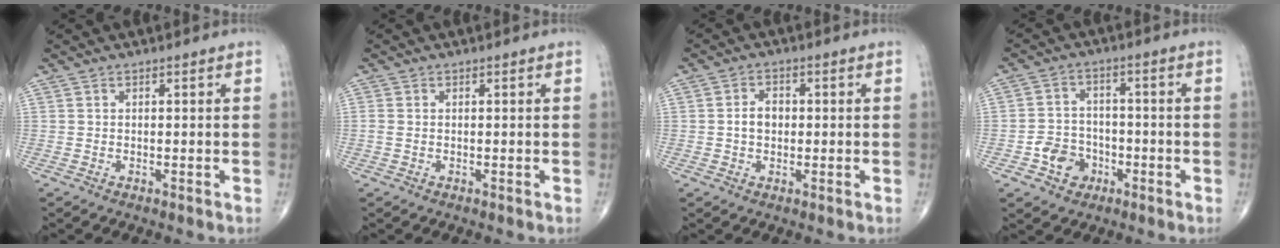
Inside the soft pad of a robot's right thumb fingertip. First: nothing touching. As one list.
[{"total": 1.0, "force": [-0.1, 0.7, 0.7], "torque": [-0.022, -0.002, -0.002]}, {"total": 3.7, "force": [-0.1, 2.7, 2.5], "torque": [-0.039, 0.010, -0.004]}, {"total": 6.8, "force": [-2.8, 5.6, 2.6], "torque": [-0.017, 0.023, -0.047]}]